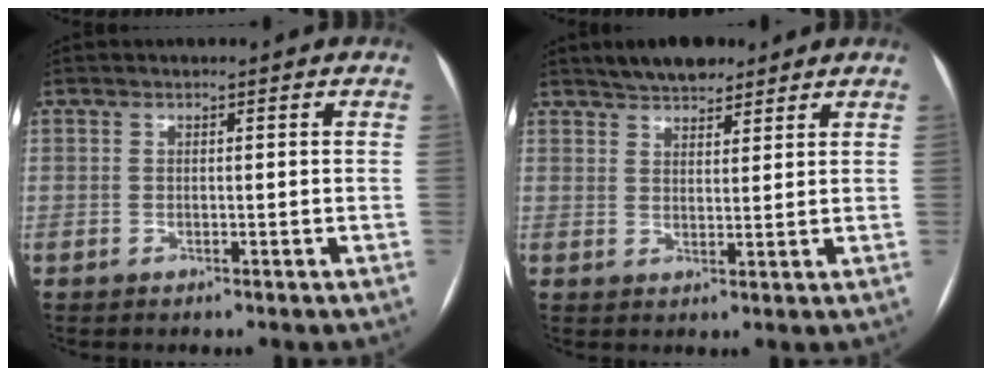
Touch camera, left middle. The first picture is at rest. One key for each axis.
{"total": 6.0, "fx": 5.0, "fy": 2.2, "fz": 2.6, "tx": -0.042, "ty": 0.014, "tz": 0.085}